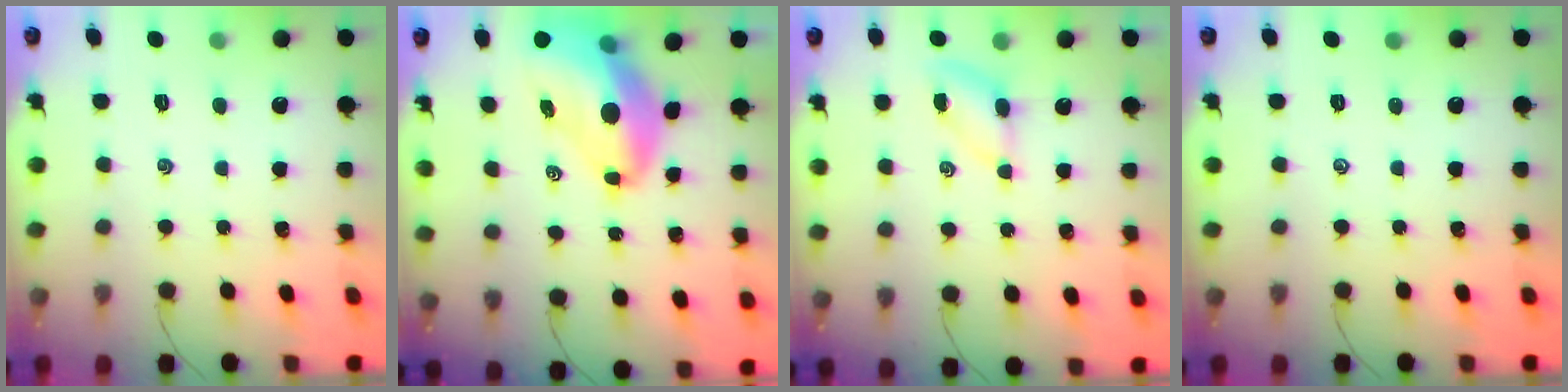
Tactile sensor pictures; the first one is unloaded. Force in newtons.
{"total": 14.2, "press": 13.6, "slide": 4.2}
{"total": 4.3, "press": 4.2, "slide": 1.1}
{"total": 0.0}